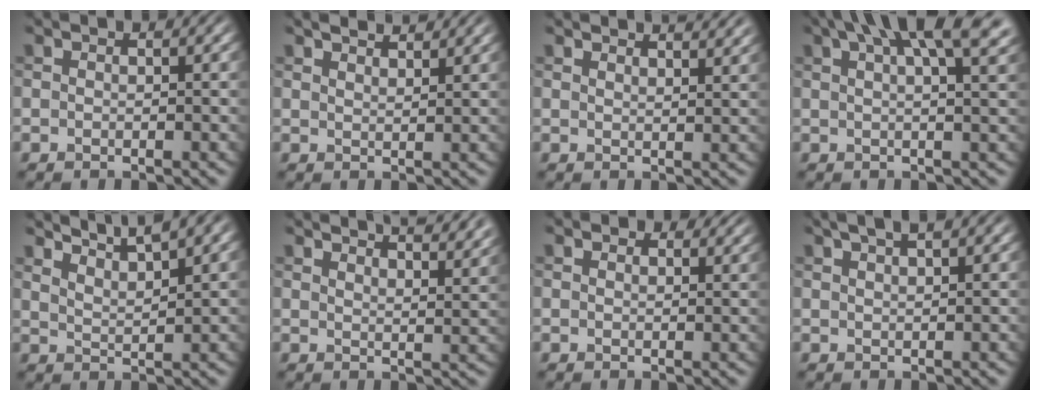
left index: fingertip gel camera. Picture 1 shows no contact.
{"total": 2.8, "force": [2.6, 0.5, 1.0], "torque": [-0.002, 0.006, 0.033]}
{"total": 3.4, "force": [3.2, 0.7, 1.1], "torque": [-0.003, 0.009, 0.032]}
{"total": 10.5, "force": [6.2, 3.4, 7.7], "torque": [-0.089, 0.039, 0.067]}
{"total": 5.1, "force": [4.4, 0.7, 2.5], "torque": [-0.037, 0.012, 0.060]}
{"total": 6.9, "force": [5.8, 1.9, 3.2], "torque": [-0.012, 0.021, 0.049]}
{"total": 1.8, "force": [1.4, 1.0, 0.6], "torque": [-0.009, -0.006, 0.015]}
{"total": 2.9, "force": [2.0, 0.6, 2.0], "torque": [-0.022, 0.008, 0.034]}